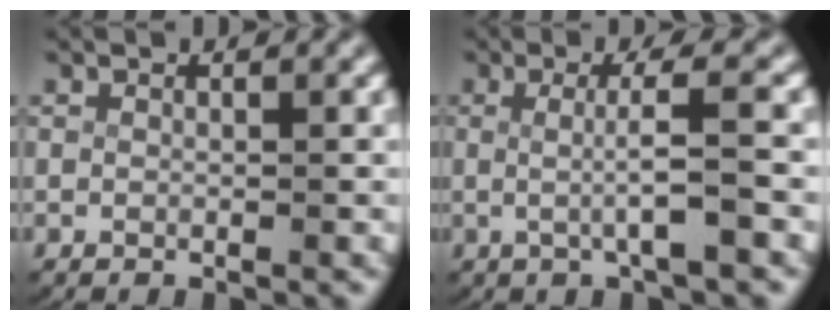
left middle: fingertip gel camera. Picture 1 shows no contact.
{"total": 3.3, "force": [-0.3, -0.1, 3.3], "torque": [-0.054, -0.001, -0.006]}